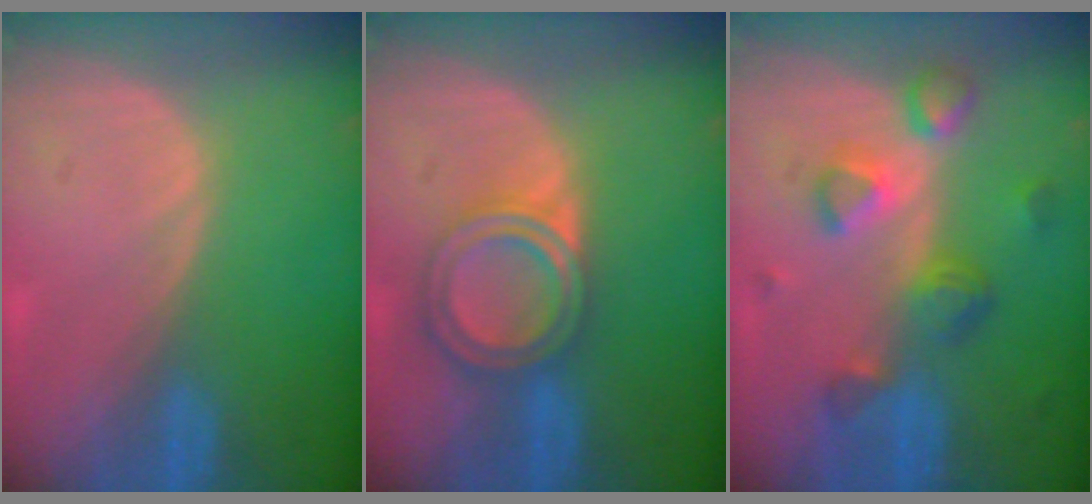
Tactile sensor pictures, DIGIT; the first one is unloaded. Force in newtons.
{"total": 6.6, "press": 5.9, "slide": 3.0}
{"total": 7.8, "press": 6.9, "slide": 3.5}